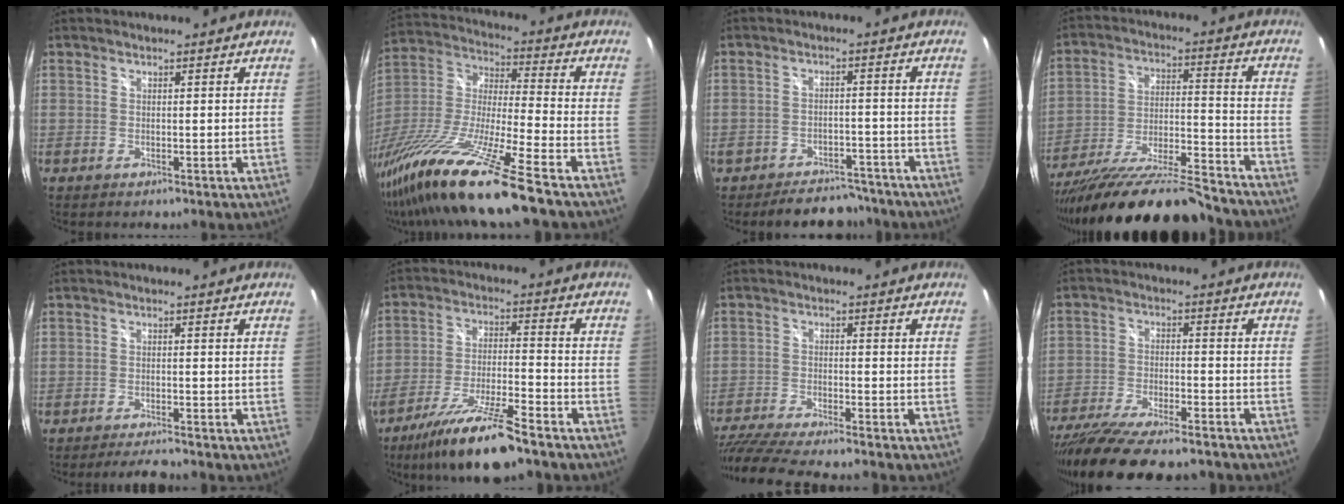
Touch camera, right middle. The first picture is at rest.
{"total": 22.3, "force": [-16.3, -0.4, 15.1], "torque": [-0.298, -0.047, -0.302]}
{"total": 9.6, "force": [-8.2, 4.5, 2.3], "torque": [-0.058, 0.009, -0.102]}
{"total": 26.2, "force": [-22.3, 3.7, 13.3], "torque": [-0.234, -0.059, -0.338]}
{"total": 4.3, "force": [-3.9, 0.4, 1.7], "torque": [-0.040, -0.007, -0.064]}
{"total": 14.4, "force": [-11.0, 2.1, 9.1], "torque": [-0.181, -0.022, -0.192]}
{"total": 13.9, "force": [-12.1, 1.0, 6.8], "torque": [-0.151, -0.036, -0.205]}
{"total": 20.7, "force": [-17.4, 4.4, 10.3], "torque": [-0.202, -0.046, -0.275]}